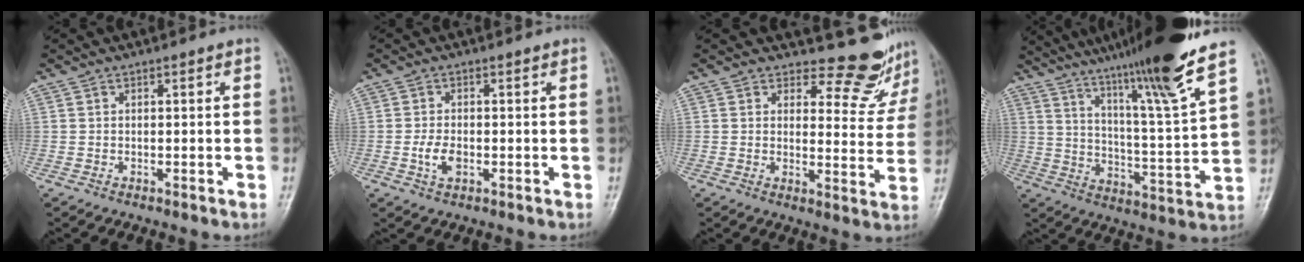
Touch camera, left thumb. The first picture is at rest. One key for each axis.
{"total": 3.3, "fx": -0.7, "fy": 1.9, "fz": 2.6, "tx": -0.051, "ty": 0.000, "tz": -0.013}
{"total": 9.6, "fx": 9.1, "fy": 3.1, "fz": 0.4, "tx": 0.032, "ty": -0.094, "tz": 0.094}
{"total": 20.7, "fx": 15.7, "fy": -0.6, "fz": 13.5, "tx": -0.203, "ty": -0.088, "tz": 0.242}